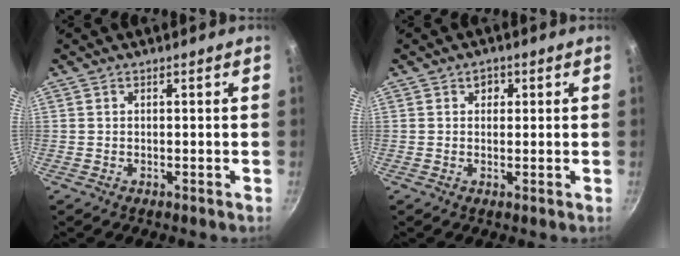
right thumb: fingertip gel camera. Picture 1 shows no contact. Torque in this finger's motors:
{"motor_torque": [-0.05, 0.12, -0.19, 0.06, 0.05]}